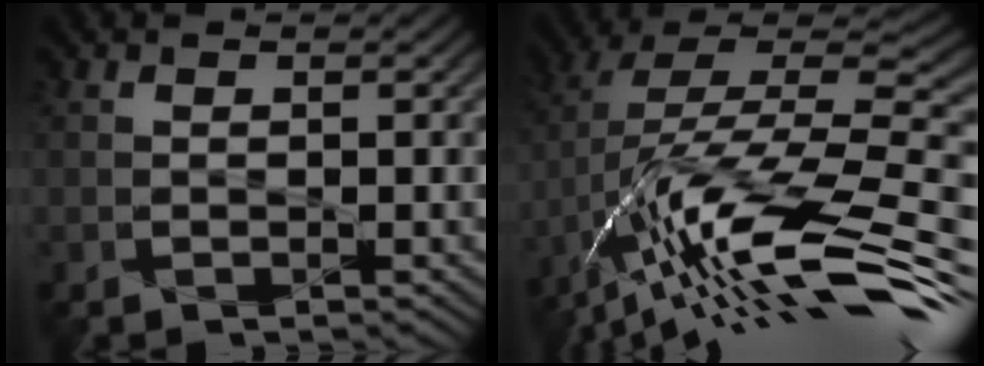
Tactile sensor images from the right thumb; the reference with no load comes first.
{"total": 17.4, "force": [-7.1, 5.2, 15.0], "torque": [-0.280, 0.019, -0.135]}